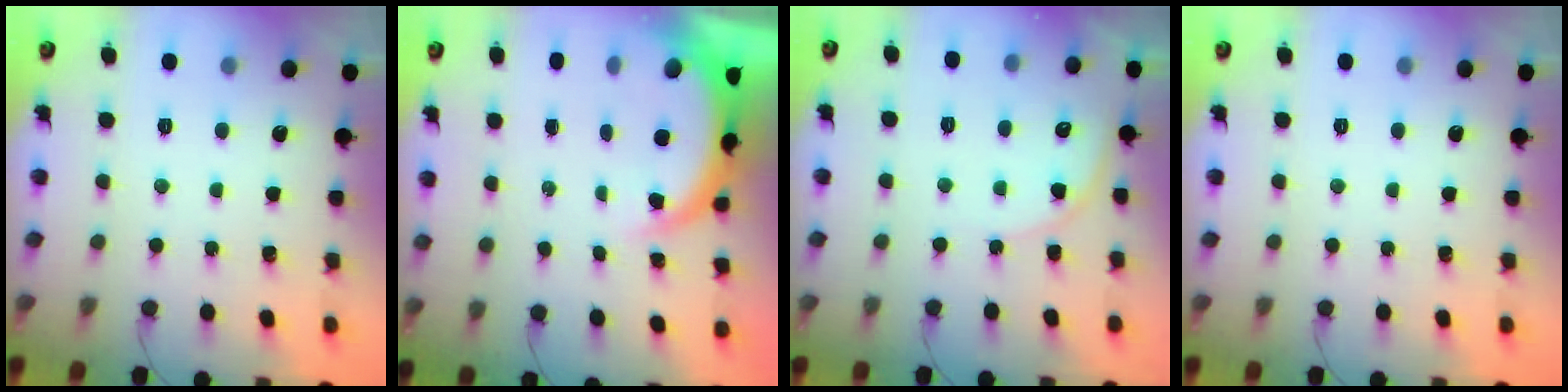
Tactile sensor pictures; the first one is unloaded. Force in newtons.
{"total": 5.3, "press": 5.2, "slide": 1.1}
{"total": 5.6, "press": 5.6, "slide": 0.3}
{"total": 0.0}